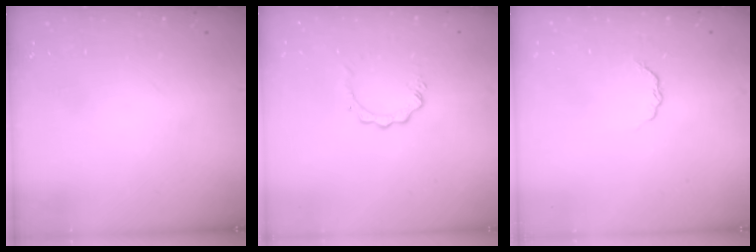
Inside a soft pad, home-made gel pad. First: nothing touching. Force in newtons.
{"total": 3.5, "press": 3.4, "slide": 0.4}
{"total": 3.2, "press": 3.2, "slide": 0.4}